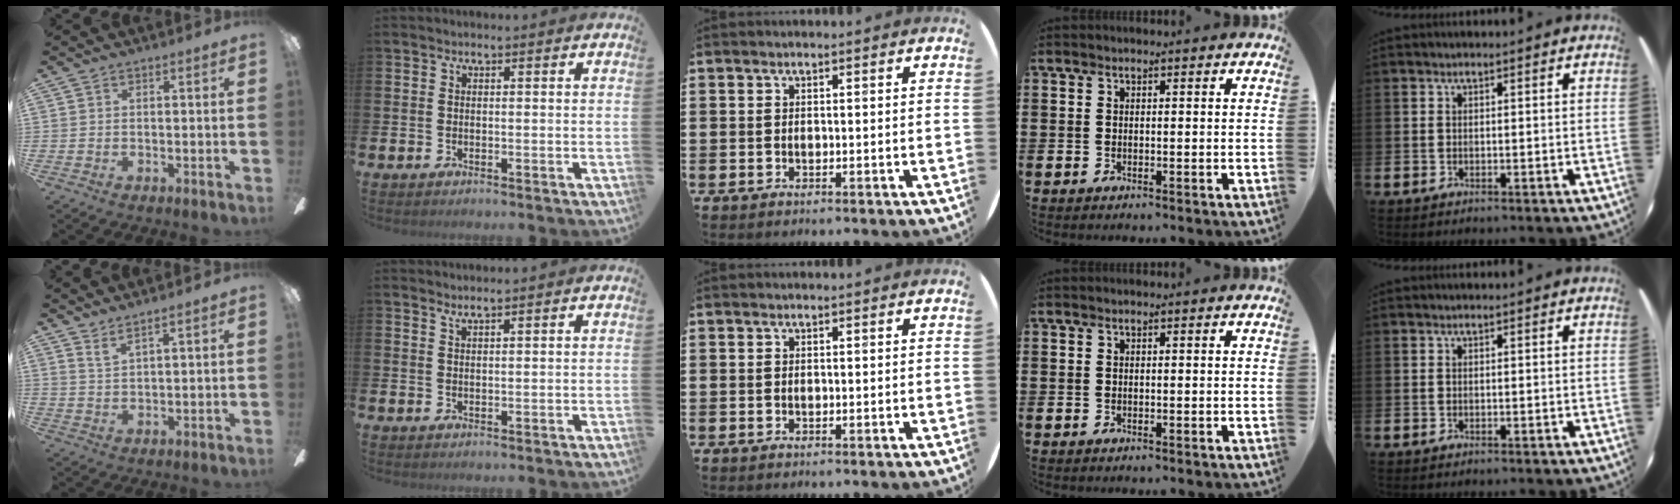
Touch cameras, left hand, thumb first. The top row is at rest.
{"thumb": {"total": 3.1, "force": [2.8, -0.3, 1.2], "torque": [-0.031, -0.011, 0.051]}, "index": {"total": 1.2, "force": [1.2, -0.2, 0.0], "torque": [-0.001, -0.004, 0.023]}}